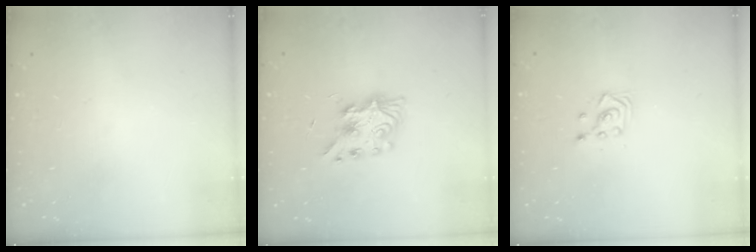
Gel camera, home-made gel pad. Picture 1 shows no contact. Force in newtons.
{"total": 8.2, "press": 8.1, "slide": 0.3}
{"total": 3.0, "press": 3.0, "slide": 0.5}